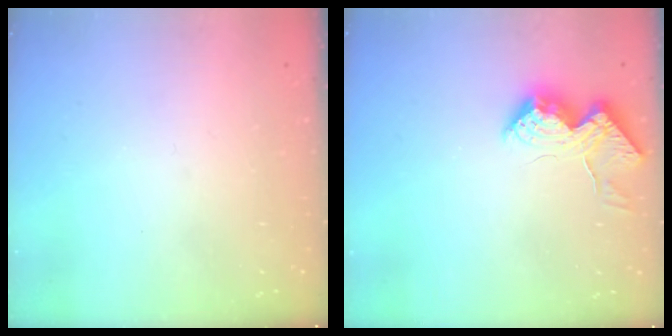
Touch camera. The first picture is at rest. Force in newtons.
{"total": 19.9, "press": 19.9, "slide": 0.4}